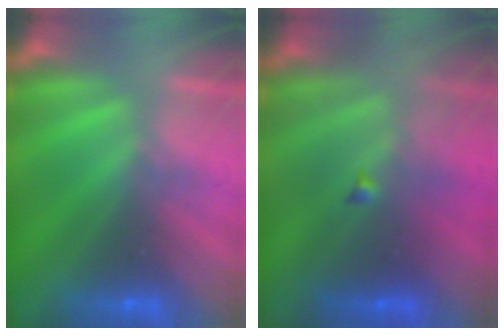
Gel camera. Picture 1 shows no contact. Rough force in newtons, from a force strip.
{"total": 4.4}